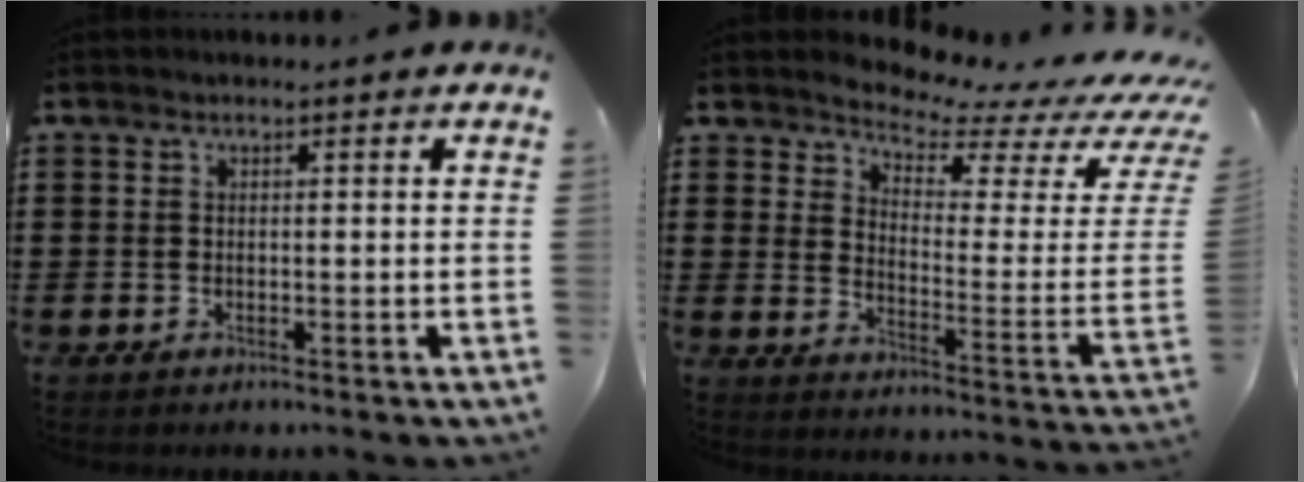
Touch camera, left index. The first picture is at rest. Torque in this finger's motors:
{"motor_torque": [2.14, 0.00, 0.10, -0.03]}